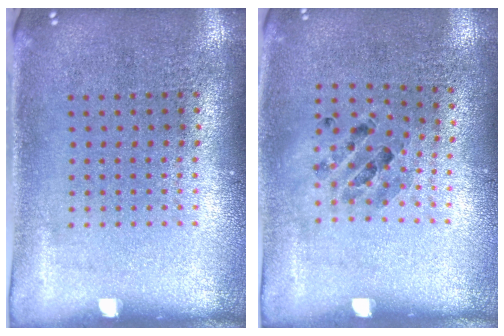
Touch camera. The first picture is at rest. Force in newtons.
{"total": 0.9, "press": 0.8, "slide": 0.2}